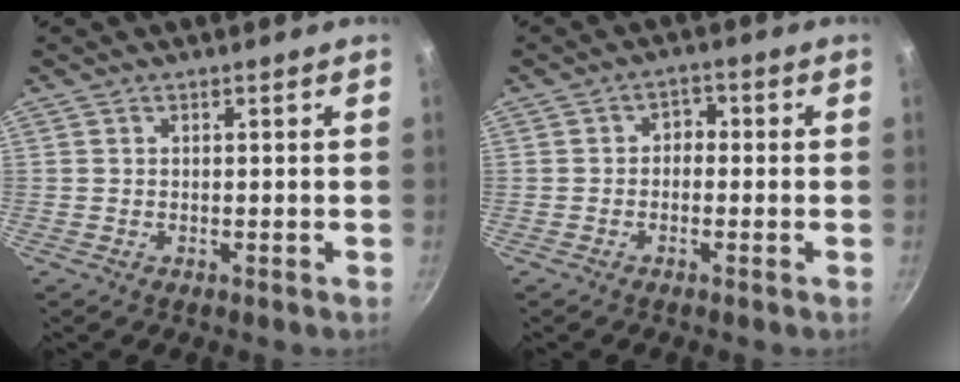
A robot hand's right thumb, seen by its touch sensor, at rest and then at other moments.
{"total": 2.7, "force": [-0.5, 2.1, 1.5], "torque": [-0.009, 0.014, -0.016]}